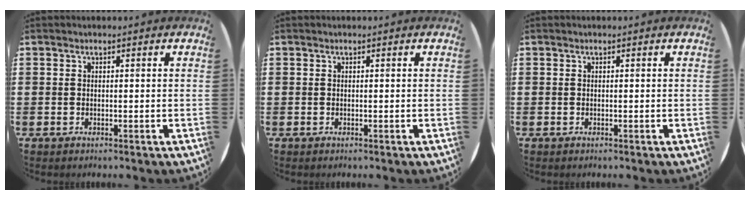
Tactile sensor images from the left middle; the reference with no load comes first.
{"total": 0.0}
{"total": 0.0}